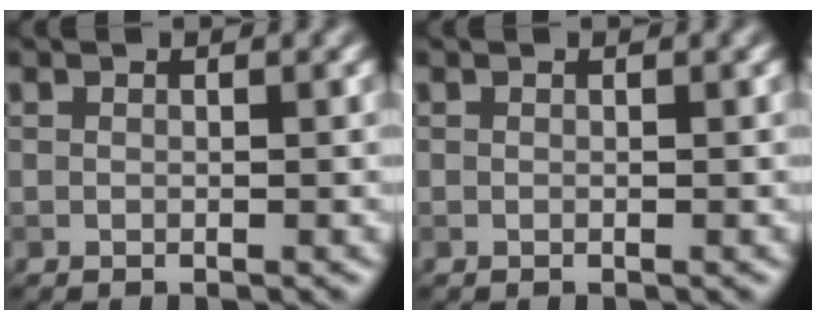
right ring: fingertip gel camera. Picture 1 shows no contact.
{"total": 0.0}